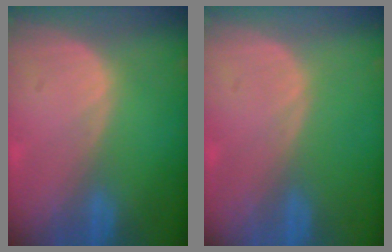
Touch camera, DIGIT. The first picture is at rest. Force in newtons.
{"total": 0.0}